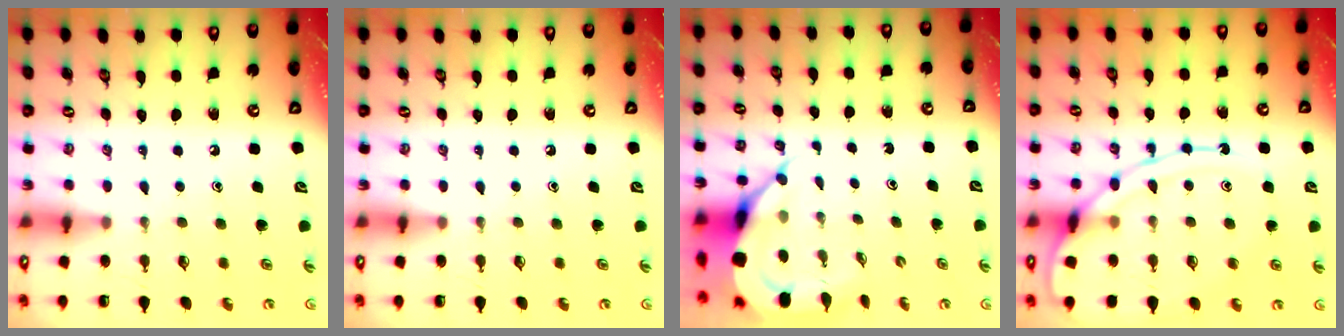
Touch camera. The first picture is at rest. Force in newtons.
{"total": 0.0}
{"total": 9.0, "press": 8.9, "slide": 0.9}
{"total": 14.1, "press": 14.0, "slide": 1.4}